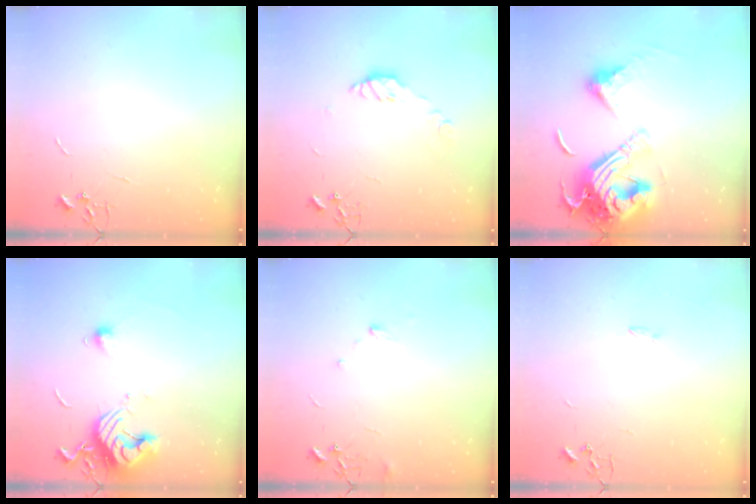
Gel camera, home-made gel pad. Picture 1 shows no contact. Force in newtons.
{"total": 7.6, "press": 7.6, "slide": 0.4}
{"total": 22.1, "press": 22.0, "slide": 2.3}
{"total": 12.9, "press": 12.8, "slide": 1.3}
{"total": 5.7, "press": 5.6, "slide": 0.5}
{"total": 1.2, "press": 1.1, "slide": 0.3}